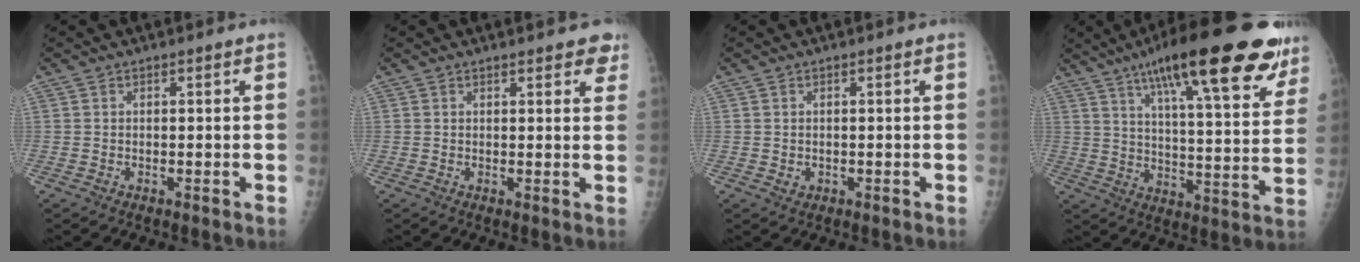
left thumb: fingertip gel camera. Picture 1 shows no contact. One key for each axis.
{"total": 4.1, "fx": 3.2, "fy": 1.7, "fz": 1.9, "tx": 0.007, "ty": -0.010, "tz": 0.031}
{"total": 1.1, "fx": -0.1, "fy": 1.0, "fz": 0.4, "tx": -0.005, "ty": 0.000, "tz": 0.002}
{"total": 27.7, "fx": 17.0, "fy": 6.9, "fz": 20.8, "tx": -0.278, "ty": -0.032, "tz": 0.245}